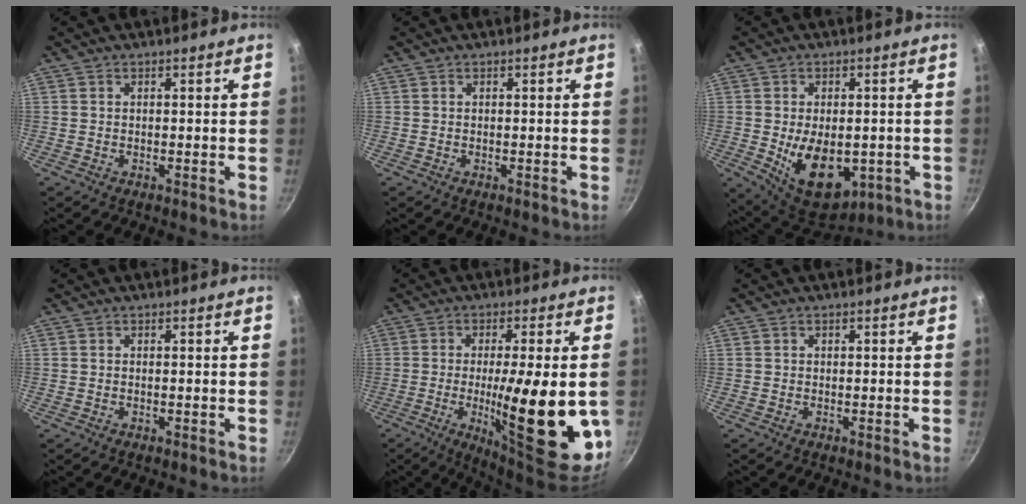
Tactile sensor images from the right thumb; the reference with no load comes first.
{"total": 0.0}
{"total": 14.5, "force": [-2.8, 9.0, 11.1], "torque": [-0.137, -0.010, -0.020]}
{"total": 0.0}
{"total": 21.1, "force": [-3.4, 5.3, 20.1], "torque": [-0.283, -0.006, -0.042]}
{"total": 0.0}